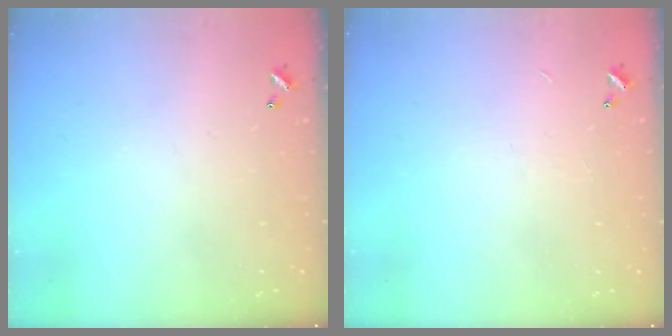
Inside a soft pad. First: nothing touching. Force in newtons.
{"total": 2.2, "press": 2.2, "slide": 0.3}